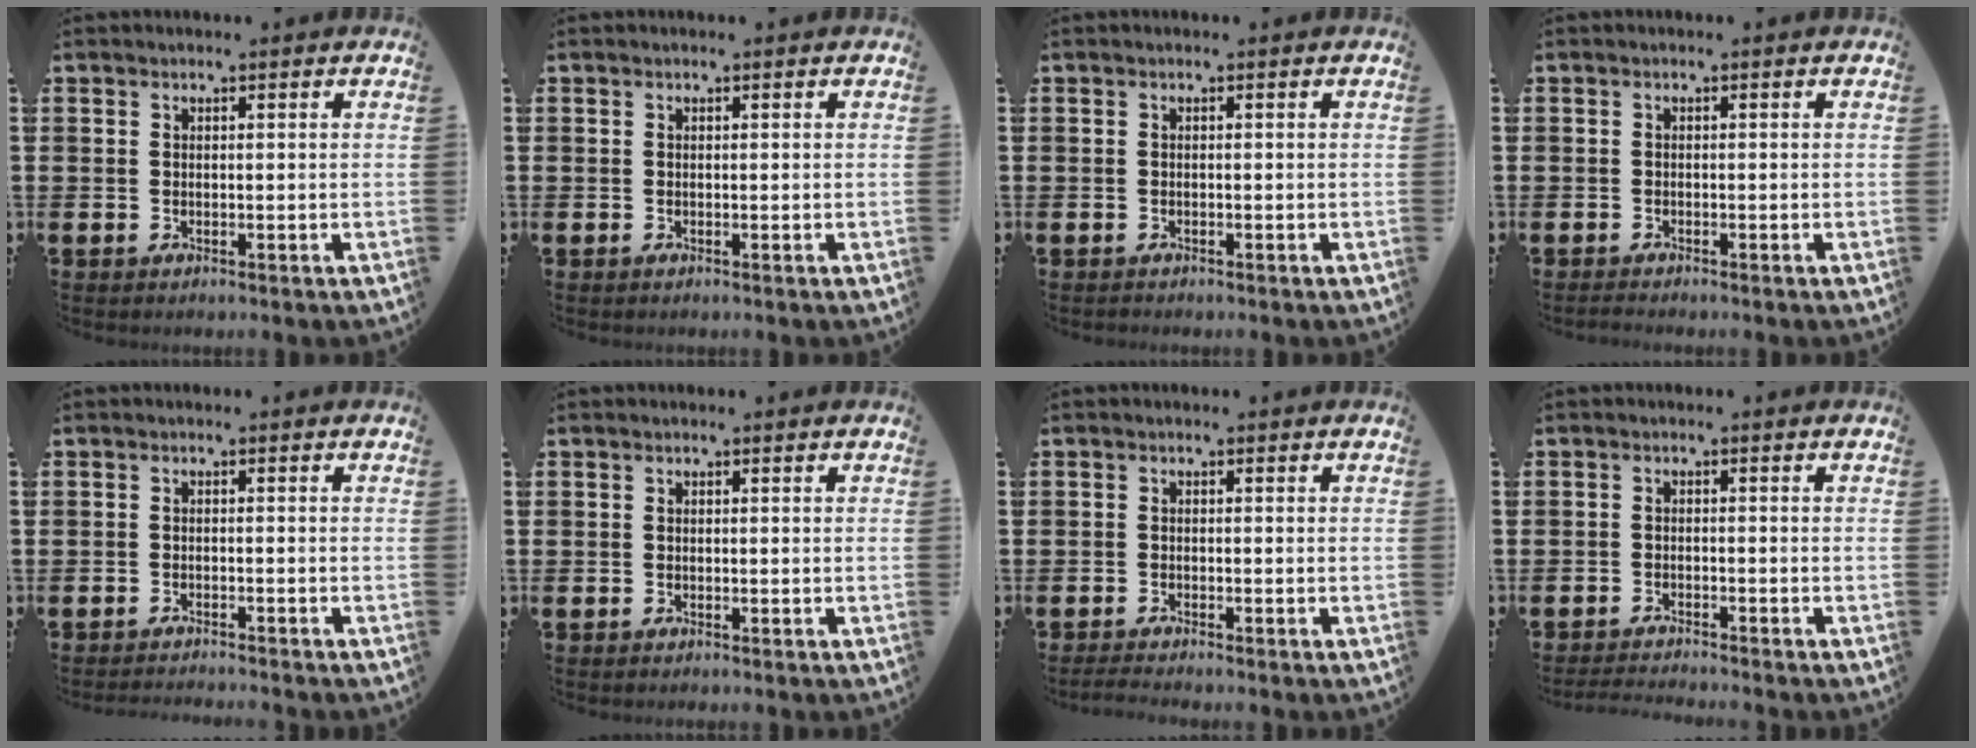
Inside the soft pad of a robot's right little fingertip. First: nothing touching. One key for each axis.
{"total": 0.0}
{"total": 0.0}
{"total": 0.5, "fx": -0.5, "fy": 0.0, "fz": 0.2, "tx": -0.004, "ty": -0.002, "tz": -0.009}
{"total": 1.1, "fx": -1.1, "fy": -0.2, "fz": 0.0, "tx": 0.000, "ty": 0.001, "tz": -0.022}
{"total": 0.0}
{"total": 1.0, "fx": -0.8, "fy": 0.0, "fz": 0.6, "tx": -0.009, "ty": -0.001, "tz": -0.016}
{"total": 1.4, "fx": -1.4, "fy": -0.2, "fz": 0.2, "tx": -0.004, "ty": 0.002, "tz": -0.027}